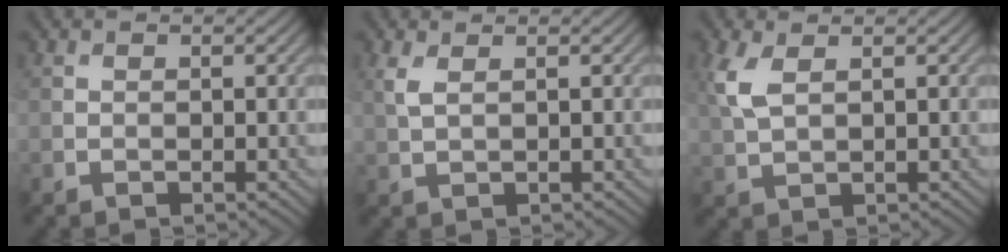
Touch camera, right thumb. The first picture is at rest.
{"total": 2.0, "force": [1.0, 0.7, 1.6], "torque": [-0.047, 0.003, 0.021]}
{"total": 3.8, "force": [1.5, 1.7, 3.1], "torque": [-0.088, 0.005, 0.032]}